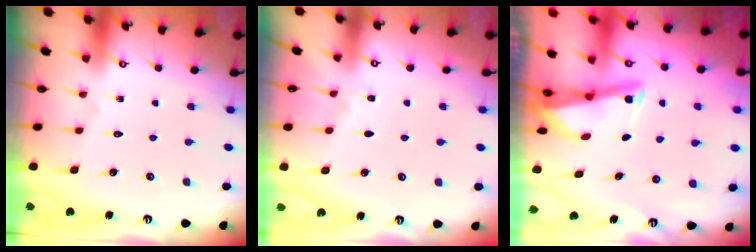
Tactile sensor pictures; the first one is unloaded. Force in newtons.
{"total": 0.7, "press": 0.7, "slide": 0.2}
{"total": 3.0, "press": 2.9, "slide": 0.4}